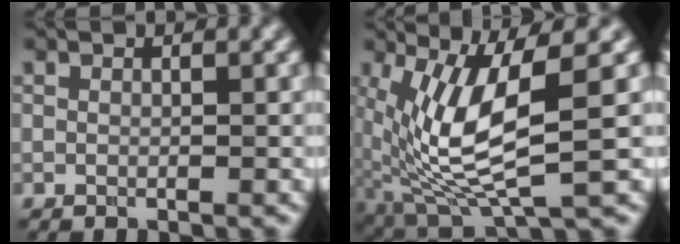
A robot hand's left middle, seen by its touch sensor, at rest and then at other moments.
{"total": 8.5, "force": [0.3, 2.6, 8.1], "torque": [-0.179, -0.016, 0.016]}